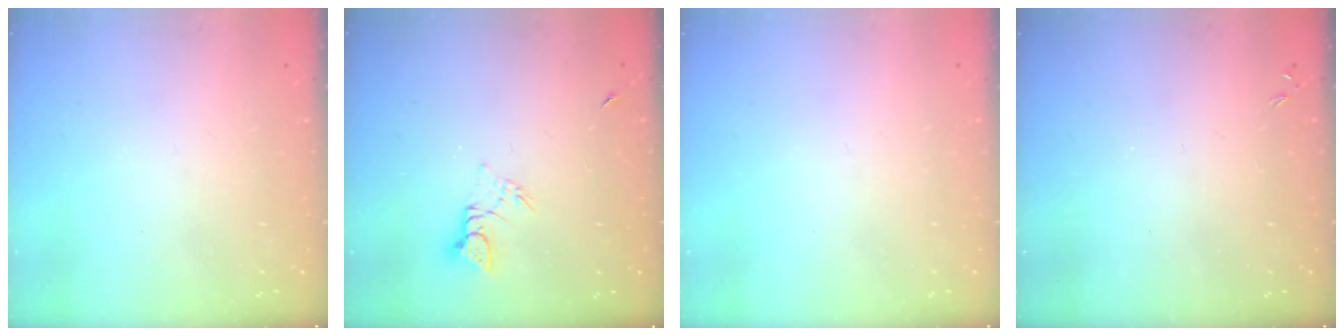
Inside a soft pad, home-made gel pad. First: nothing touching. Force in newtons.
{"total": 4.3, "press": 4.3, "slide": 0.5}
{"total": 0.0}
{"total": 0.0}